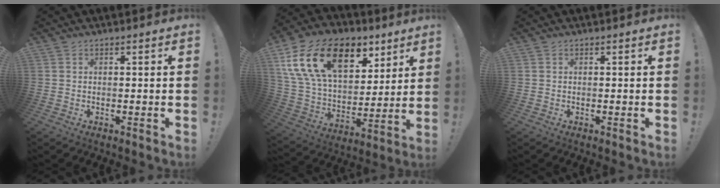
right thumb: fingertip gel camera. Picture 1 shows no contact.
{"total": 23.9, "force": [10.9, 14.8, 15.2], "torque": [-0.276, -0.047, 0.208]}
{"total": 0.0}